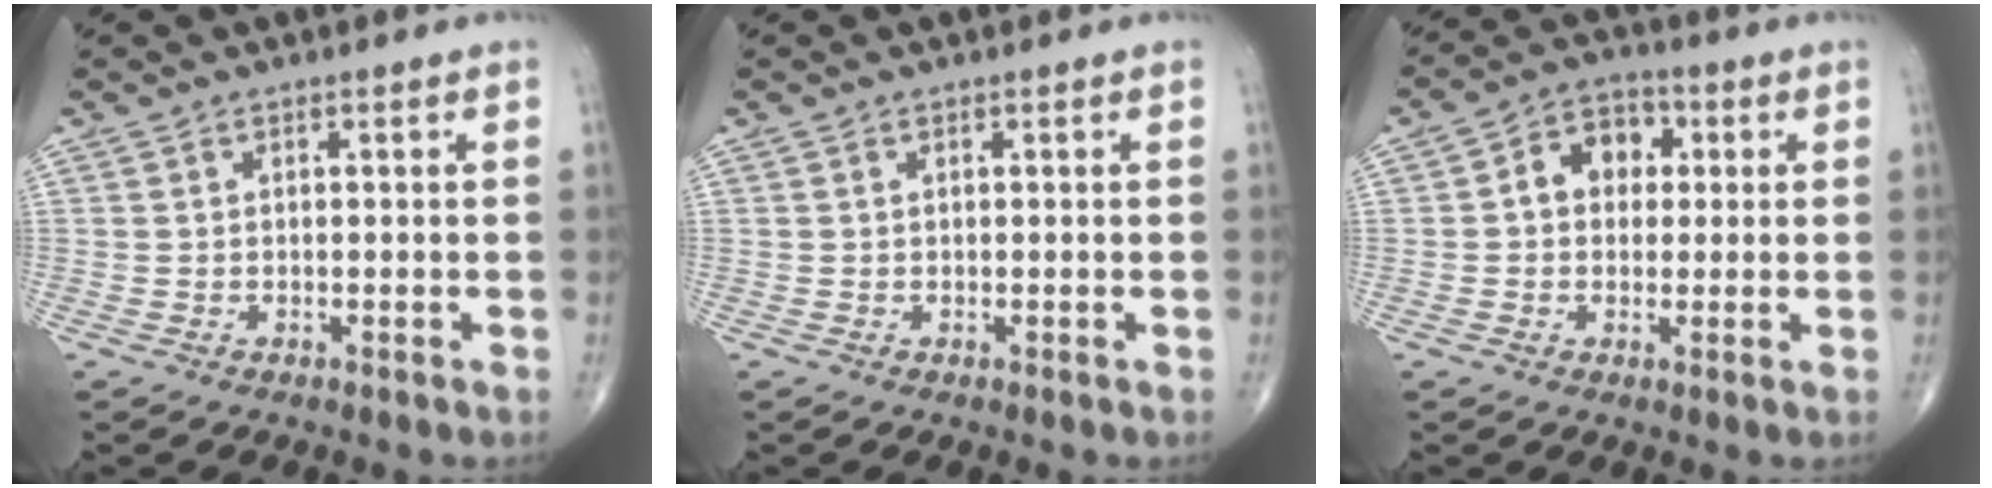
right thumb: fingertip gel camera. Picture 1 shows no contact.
{"total": 0.0}
{"total": 7.8, "force": [1.2, 6.1, 4.8], "torque": [-0.044, 0.018, 0.011]}